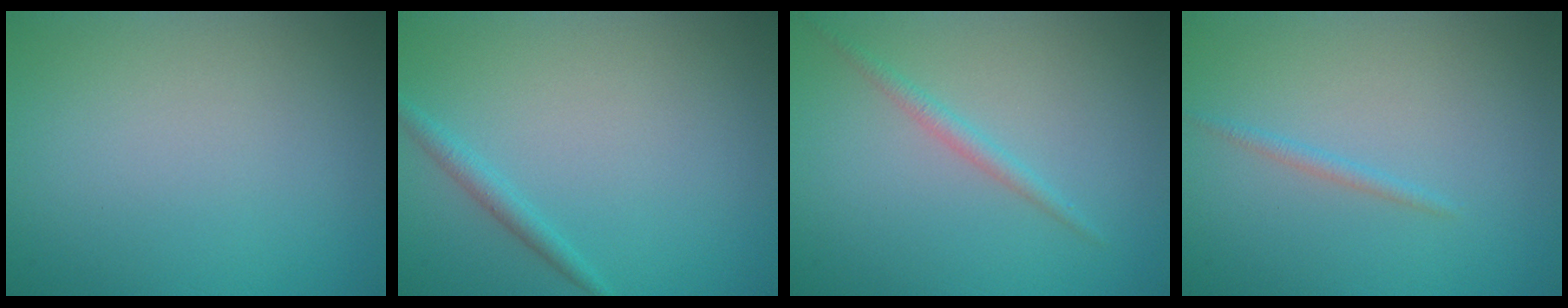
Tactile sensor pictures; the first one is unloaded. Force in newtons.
{"total": 1.4, "press": 1.4, "slide": 0.1}
{"total": 1.3, "press": 1.3, "slide": 0.1}
{"total": 0.5, "press": 0.5, "slide": 0.1}